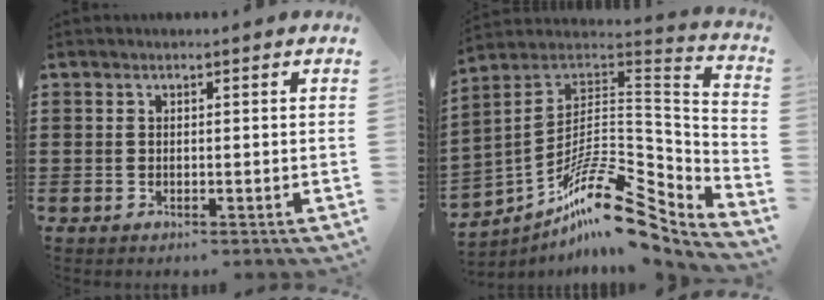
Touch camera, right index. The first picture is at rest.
{"total": 14.1, "force": [-9.6, 4.9, 9.1], "torque": [-0.134, 0.006, -0.178]}